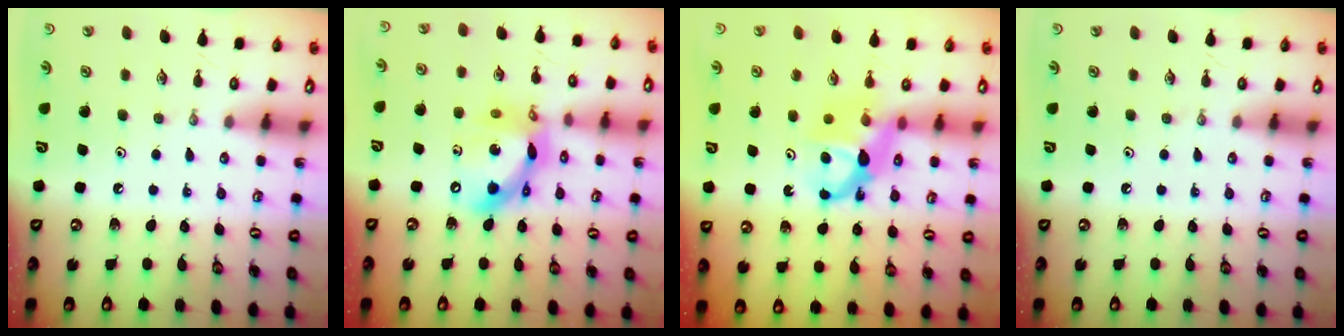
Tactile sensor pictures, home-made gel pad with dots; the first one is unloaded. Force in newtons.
{"total": 13.6, "press": 13.5, "slide": 1.7}
{"total": 7.0, "press": 7.0, "slide": 0.1}
{"total": 0.0}